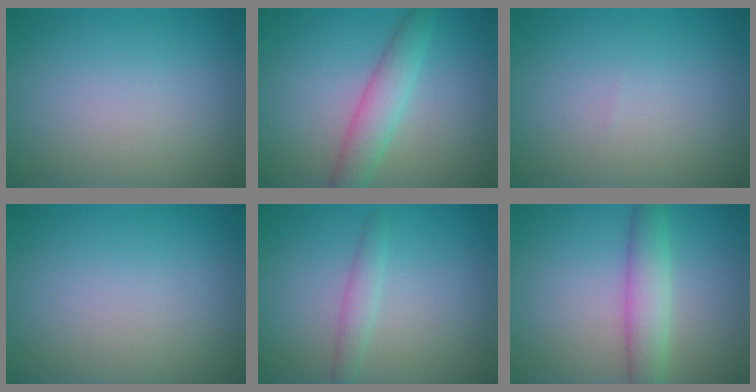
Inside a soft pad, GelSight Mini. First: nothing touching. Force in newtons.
{"total": 3.5, "press": 3.5, "slide": 0.1}
{"total": 0.0}
{"total": 0.0}
{"total": 1.5, "press": 1.5, "slide": 0.0}
{"total": 3.6, "press": 3.6, "slide": 0.1}